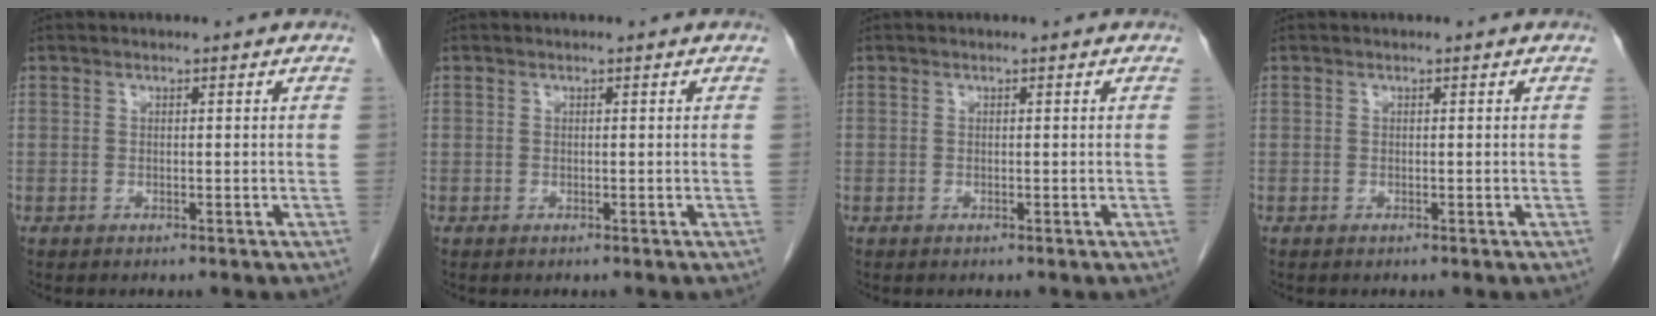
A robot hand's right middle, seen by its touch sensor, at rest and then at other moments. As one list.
[{"total": 0.0}, {"total": 0.0}, {"total": 0.0}]